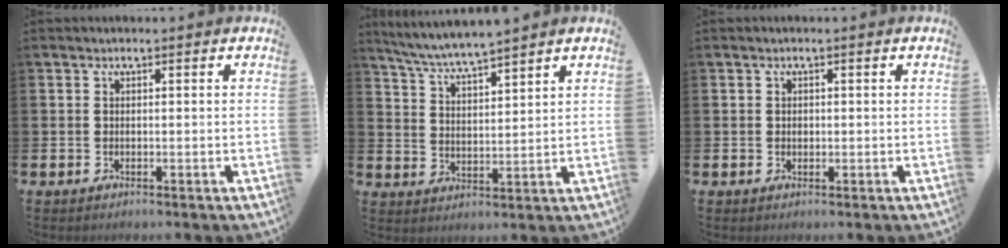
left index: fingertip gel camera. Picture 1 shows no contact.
{"total": 5.4, "force": [5.3, -0.4, 1.0], "torque": [-0.043, -0.030, 0.093]}
{"total": 0.6, "force": [0.0, 0.5, 0.3], "torque": [0.004, 0.002, -0.003]}